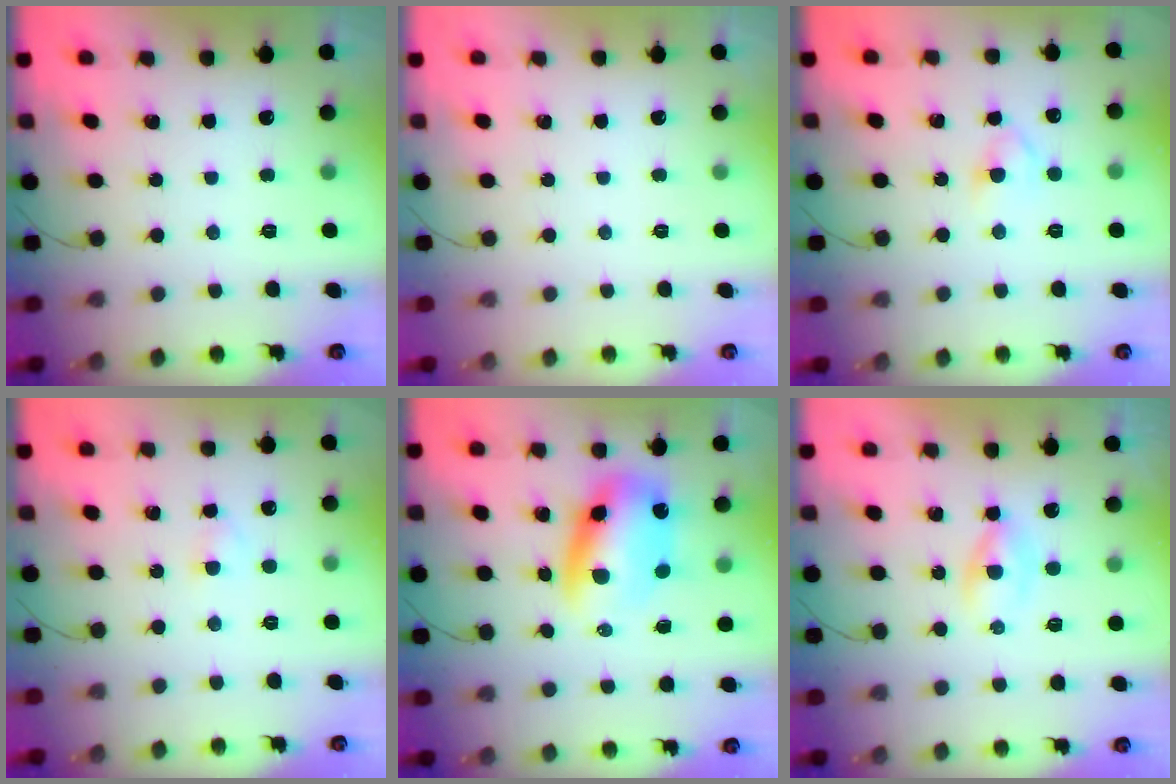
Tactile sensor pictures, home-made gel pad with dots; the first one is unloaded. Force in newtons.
{"total": 0.0}
{"total": 3.9, "press": 3.6, "slide": 1.5}
{"total": 2.0, "press": 1.7, "slide": 1.0}
{"total": 9.8, "press": 9.5, "slide": 2.5}
{"total": 2.1, "press": 1.7, "slide": 1.2}